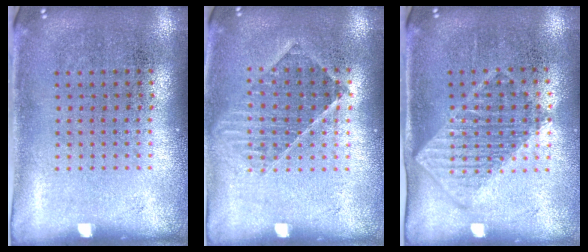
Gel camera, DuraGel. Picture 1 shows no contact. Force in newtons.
{"total": 1.2, "press": 1.1, "slide": 0.5}
{"total": 1.3, "press": 1.1, "slide": 0.6}